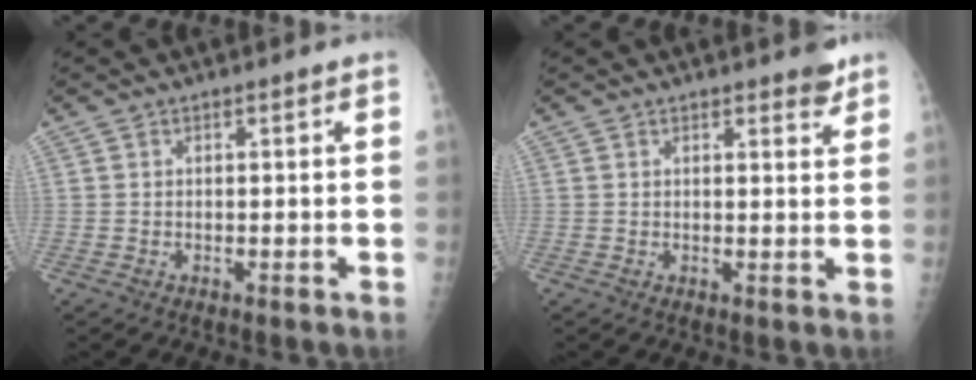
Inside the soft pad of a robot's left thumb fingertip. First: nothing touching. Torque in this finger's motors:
{"motor_torque": [2.88, 2.16, 0.47, 0.03, -0.01]}